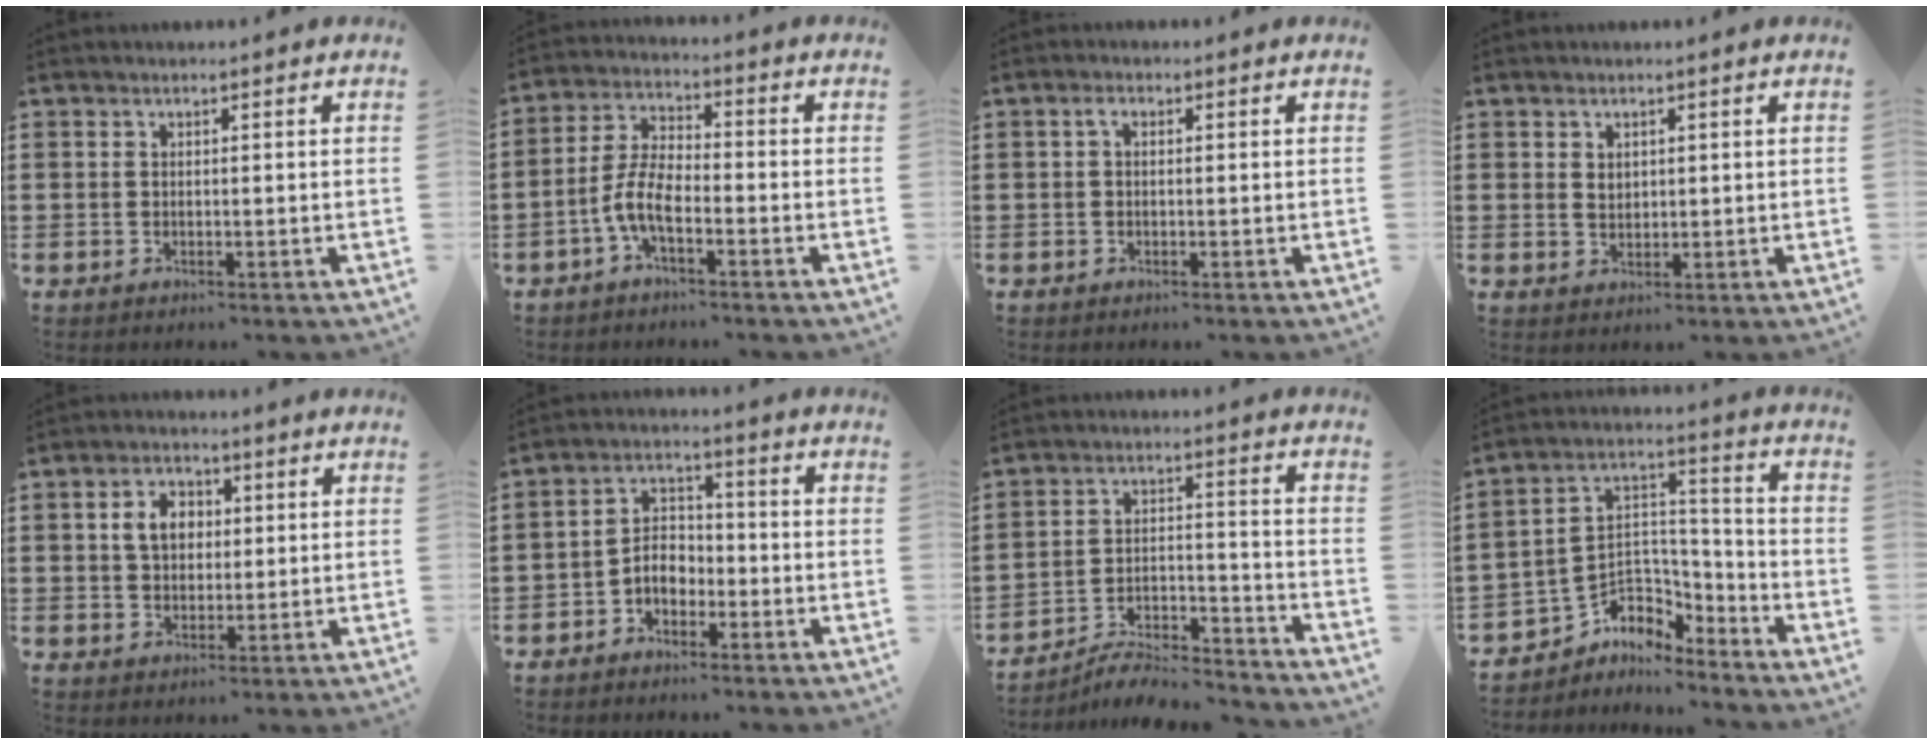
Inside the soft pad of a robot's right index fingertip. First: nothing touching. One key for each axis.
{"total": 6.3, "fx": -2.8, "fy": 2.2, "fz": 5.2, "tx": -0.127, "ty": -0.006, "tz": -0.060}
{"total": 1.3, "fx": -0.1, "fy": 0.7, "fz": 1.1, "tx": -0.023, "ty": 0.003, "tz": -0.003}
{"total": 1.6, "fx": 0.8, "fy": 1.2, "fz": 0.7, "tx": -0.016, "ty": 0.006, "tz": 0.015}
{"total": 5.0, "fx": 0.8, "fy": 3.8, "fz": 3.2, "tx": -0.075, "ty": 0.016, "tz": 0.011}
{"total": 4.2, "fx": -2.2, "fy": 2.9, "fz": 2.1, "tx": -0.050, "ty": 0.010, "tz": -0.046}
{"total": 6.1, "fx": -5.9, "fy": 0.7, "fz": 1.5, "tx": -0.026, "ty": 0.003, "tz": -0.115}
{"total": 4.7, "fx": -3.0, "fy": 3.6, "fz": 0.6, "tx": -0.033, "ty": -0.006, "tz": -0.063}